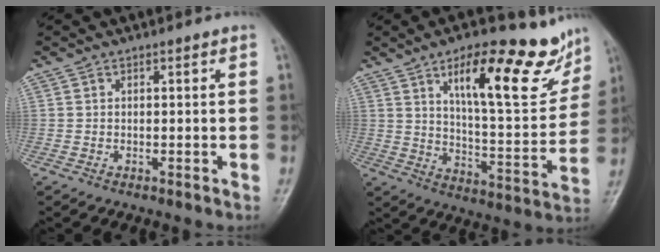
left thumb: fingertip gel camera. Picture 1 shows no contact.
{"total": 20.3, "force": [11.6, 6.6, 15.2], "torque": [-0.173, -0.057, 0.180]}